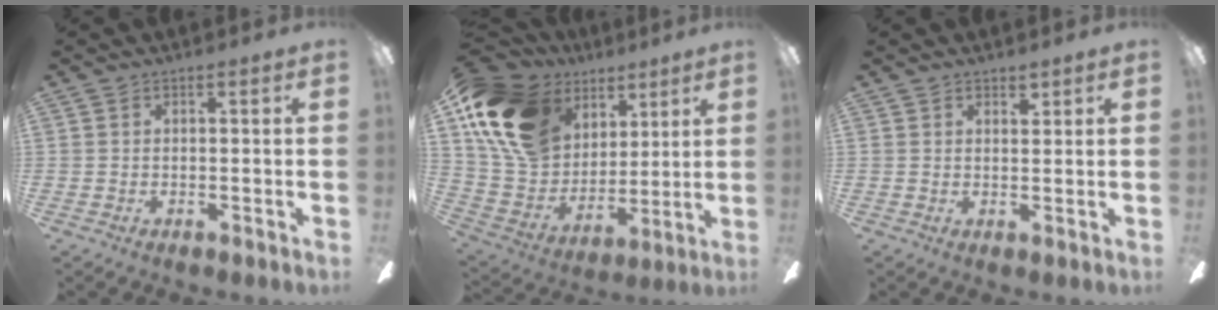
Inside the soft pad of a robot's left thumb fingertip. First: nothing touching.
{"total": 20.1, "force": [10.2, 13.7, 10.5], "torque": [-0.228, -0.026, 0.195]}
{"total": 2.0, "force": [1.8, 0.8, 0.5], "torque": [0.005, -0.010, 0.030]}